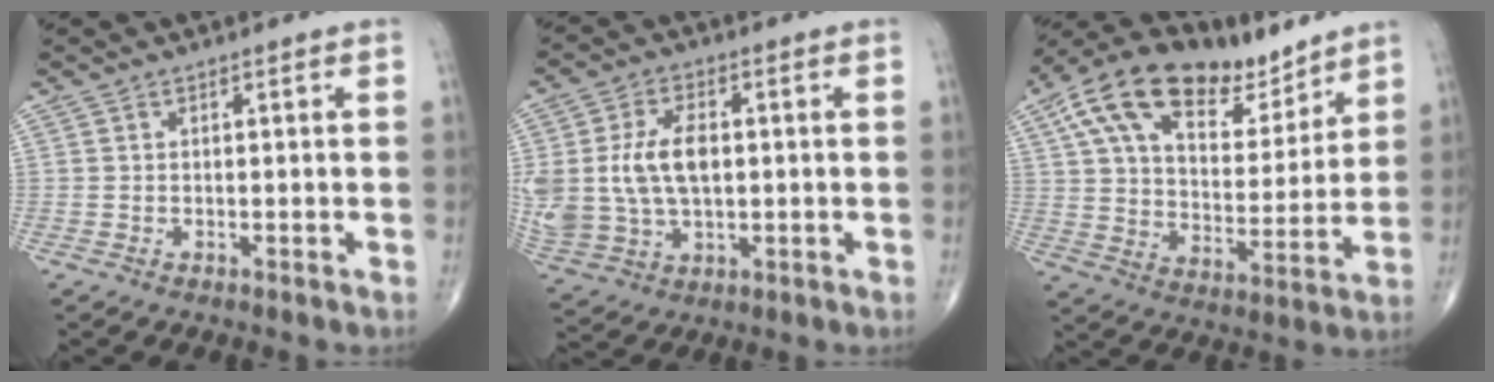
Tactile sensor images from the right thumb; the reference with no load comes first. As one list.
[{"total": 14.8, "force": [1.1, 9.3, 11.5], "torque": [-0.240, 0.003, 0.032]}, {"total": 22.1, "force": [13.2, 11.6, 13.4], "torque": [-0.201, -0.024, 0.232]}]